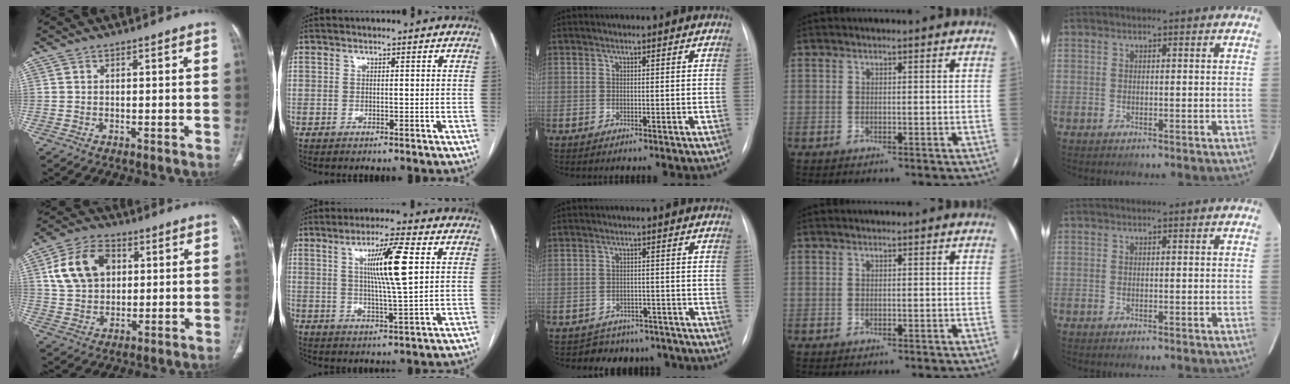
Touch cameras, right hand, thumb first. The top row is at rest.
{"thumb": {"total": 12.8, "force": [3.5, 9.2, 8.2], "torque": [-0.130, 0.008, 0.064]}, "index": {"total": 9.6, "force": [2.7, -0.2, 9.2], "torque": [-0.161, -0.001, 0.045]}, "middle": {"total": 8.1, "force": [-6.9, 4.2, -0.1], "torque": [0.005, 0.023, -0.077]}}